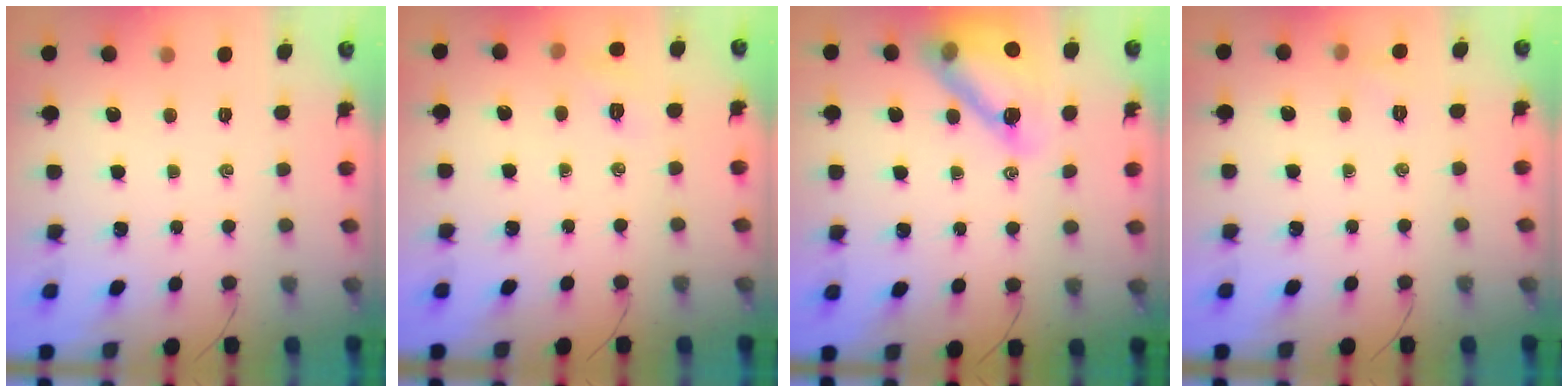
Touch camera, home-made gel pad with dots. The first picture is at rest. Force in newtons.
{"total": 5.5, "press": 5.3, "slide": 1.4}
{"total": 17.3, "press": 16.7, "slide": 4.6}
{"total": 2.9, "press": 2.7, "slide": 1.0}